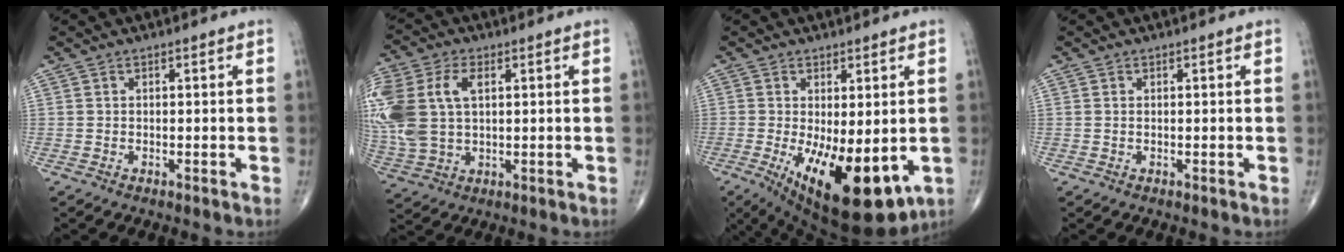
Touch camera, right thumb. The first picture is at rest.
{"total": 17.8, "force": [3.5, 11.3, 13.4], "torque": [-0.341, 0.012, 0.072]}
{"total": 17.2, "force": [-4.7, 7.1, 14.9], "torque": [-0.215, -0.030, -0.049]}
{"total": 0.0}